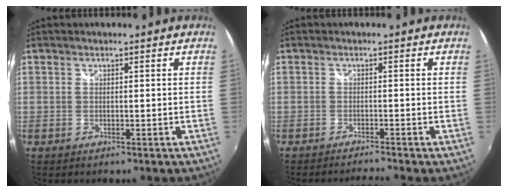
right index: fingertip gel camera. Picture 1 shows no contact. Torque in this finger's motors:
{"motor_torque": [0.06, -0.04, -0.10, 0.00]}